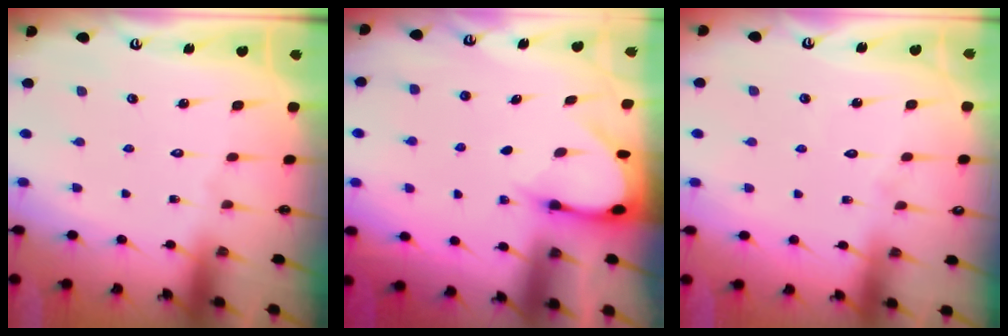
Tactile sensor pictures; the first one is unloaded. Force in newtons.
{"total": 3.4, "press": 3.4, "slide": 0.3}
{"total": 3.2, "press": 3.2, "slide": 0.3}